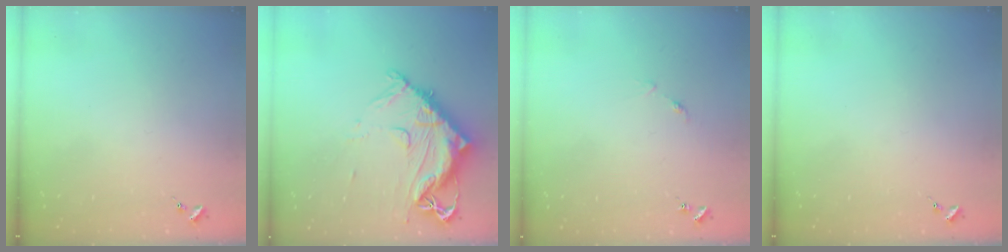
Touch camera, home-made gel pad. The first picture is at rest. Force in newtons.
{"total": 14.6, "press": 14.5, "slide": 1.5}
{"total": 4.6, "press": 4.6, "slide": 0.4}
{"total": 0.0}